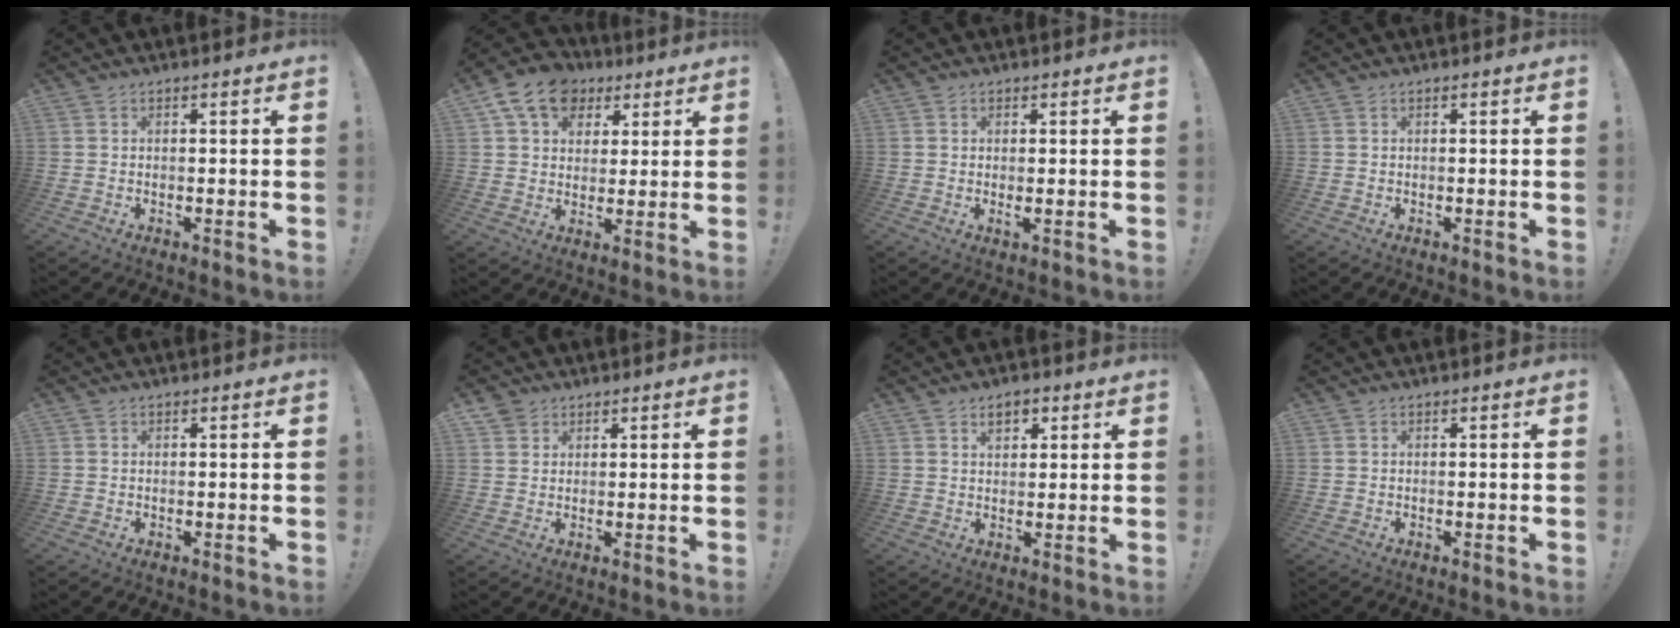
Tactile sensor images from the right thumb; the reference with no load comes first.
{"total": 13.9, "force": [6.5, 10.5, 6.3], "torque": [-0.096, -0.028, 0.127]}
{"total": 1.4, "force": [0.4, 0.1, 1.3], "torque": [-0.021, -0.004, 0.007]}
{"total": 0.0}
{"total": 0.0}
{"total": 2.9, "force": [1.8, 2.2, 0.3], "torque": [0.000, -0.009, 0.032]}
{"total": 3.9, "force": [2.0, 2.5, 2.2], "torque": [-0.022, -0.003, 0.032]}
{"total": 0.0}